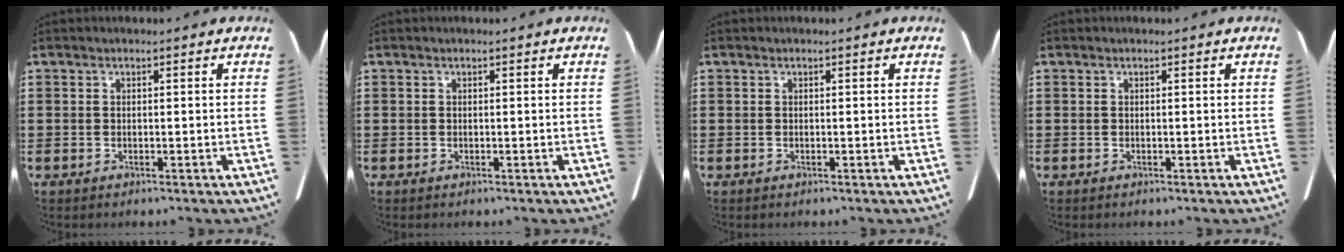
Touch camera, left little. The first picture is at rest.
{"total": 0.0}
{"total": 0.0}
{"total": 0.0}